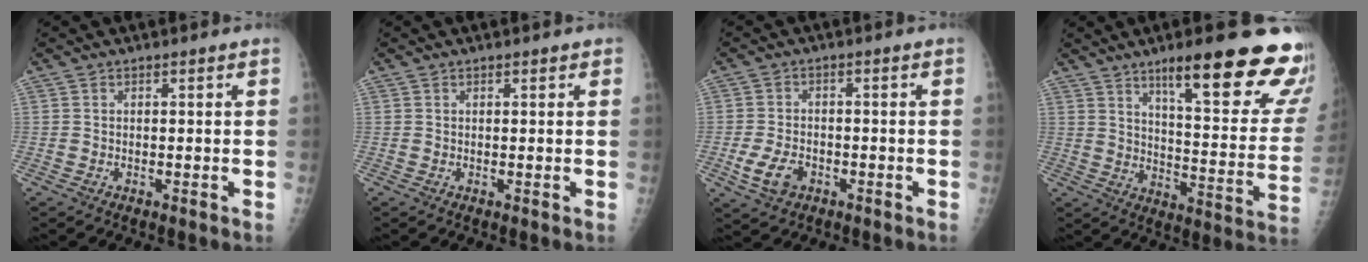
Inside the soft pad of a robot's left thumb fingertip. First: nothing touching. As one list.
[{"total": 0.8, "force": [0.5, 0.3, 0.5], "torque": [-0.006, -0.001, 0.005]}, {"total": 5.6, "force": [-2.2, 3.8, 3.5], "torque": [-0.067, 0.008, -0.036]}, {"total": 25.0, "force": [16.1, 5.0, 18.5], "torque": [-0.204, -0.072, 0.225]}]